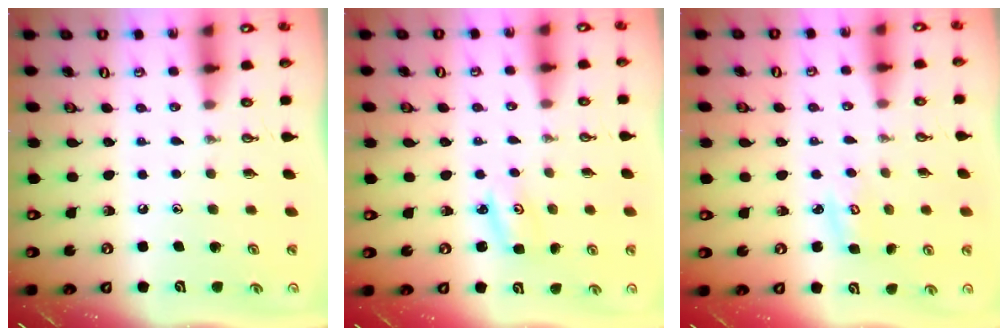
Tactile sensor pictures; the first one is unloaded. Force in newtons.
{"total": 4.0, "press": 3.9, "slide": 0.2}
{"total": 3.8, "press": 3.8, "slide": 0.3}